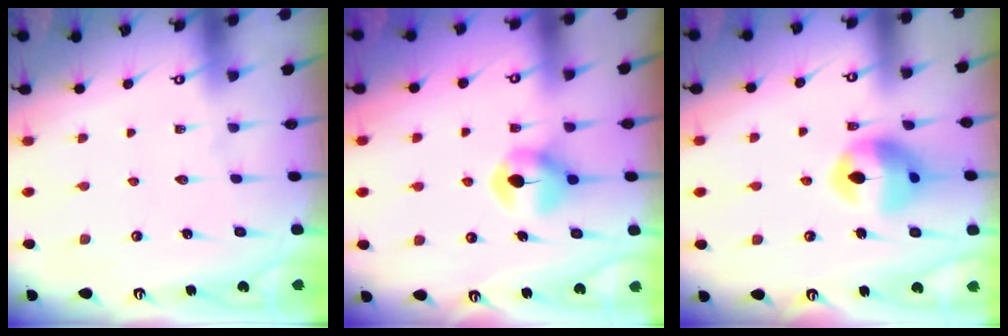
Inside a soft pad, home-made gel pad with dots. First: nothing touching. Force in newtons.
{"total": 7.3, "press": 7.3, "slide": 0.4}
{"total": 13.2, "press": 13.2, "slide": 1.6}